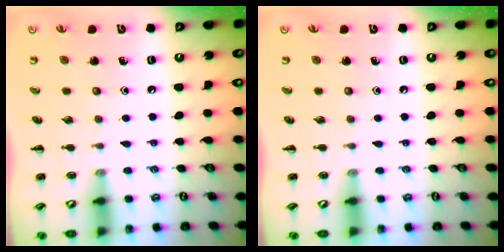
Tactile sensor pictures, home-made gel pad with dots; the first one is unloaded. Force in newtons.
{"total": 0.0}